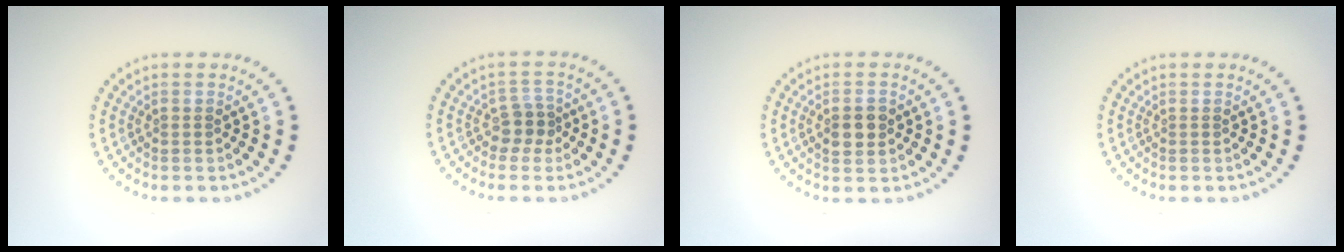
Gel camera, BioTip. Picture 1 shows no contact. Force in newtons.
{"total": 2.0, "press": 1.6, "slide": 1.2}
{"total": 2.9, "press": 2.9, "slide": 0.1}
{"total": 0.0}